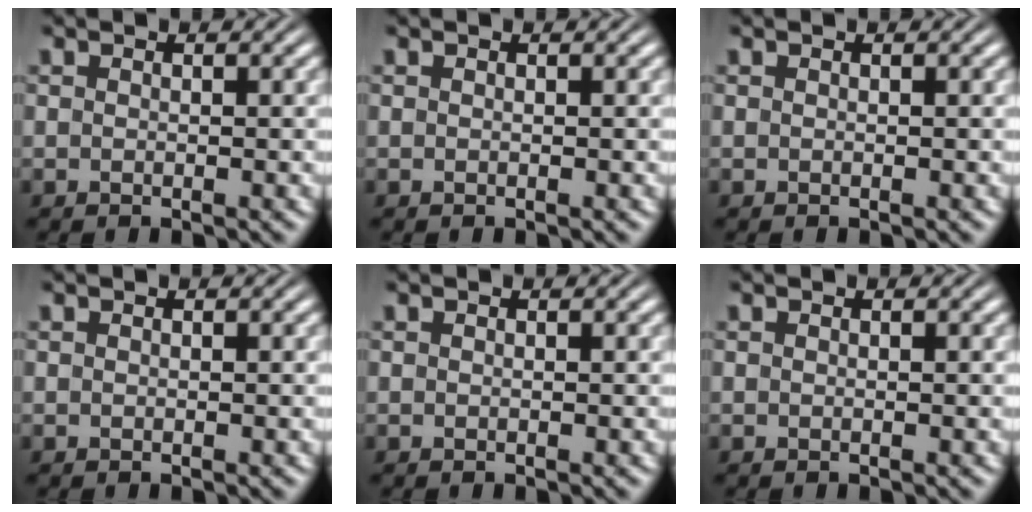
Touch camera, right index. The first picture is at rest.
{"total": 0.0}
{"total": 0.0}
{"total": 0.0}
{"total": 0.0}
{"total": 0.0}